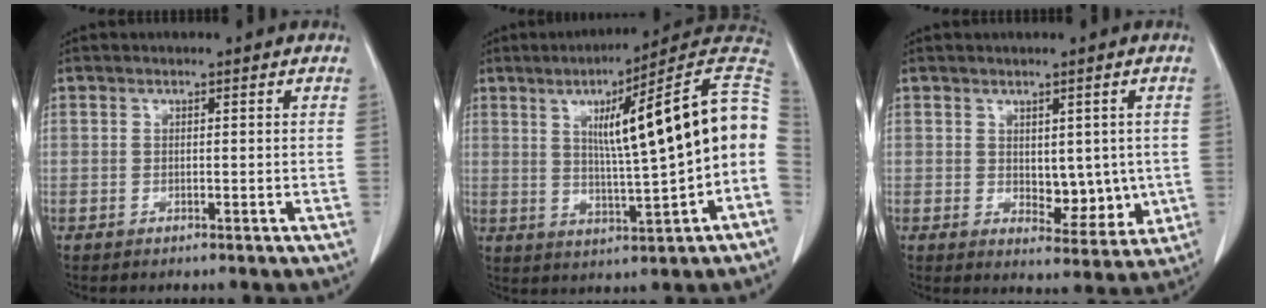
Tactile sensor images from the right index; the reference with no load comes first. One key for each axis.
{"total": 17.2, "fx": 1.7, "fy": 0.6, "fz": 17.1, "tx": -0.227, "ty": 0.029, "tz": 0.023}
{"total": 6.3, "fx": 0.2, "fy": 3.5, "fz": 5.3, "tx": -0.056, "ty": -0.007, "tz": 0.017}